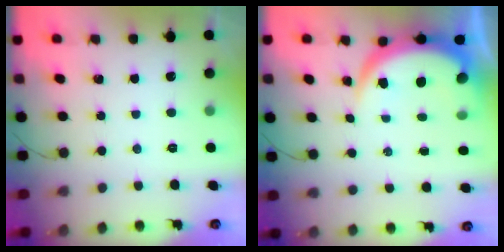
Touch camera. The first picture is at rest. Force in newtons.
{"total": 8.0, "press": 7.9, "slide": 1.1}